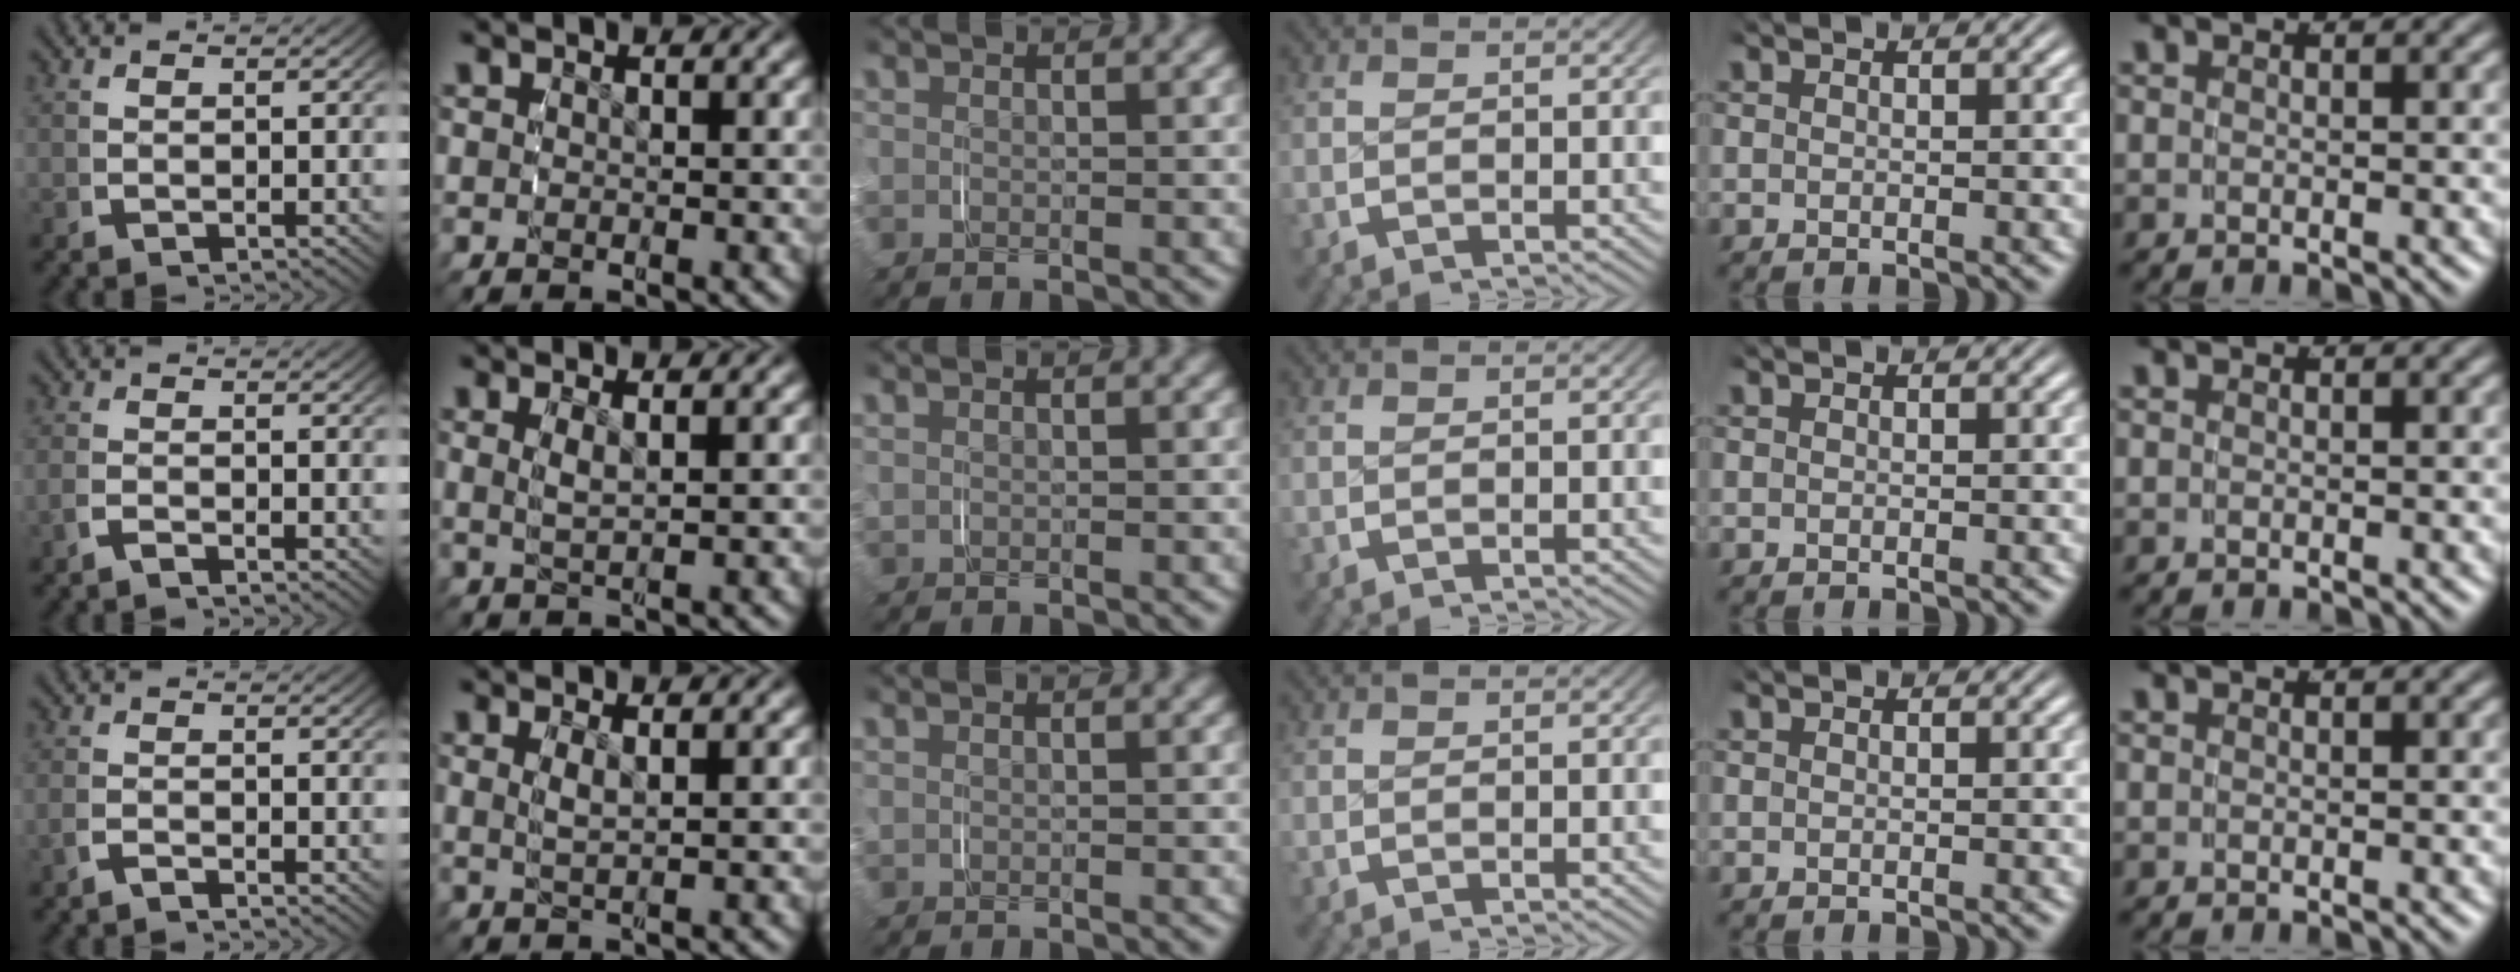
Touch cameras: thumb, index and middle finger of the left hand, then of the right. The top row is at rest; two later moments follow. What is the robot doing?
{"motion": "grasp_and_lifting", "object": "paper"}